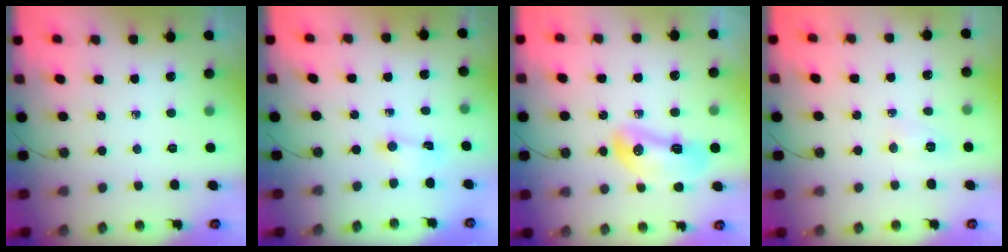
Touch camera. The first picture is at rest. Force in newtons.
{"total": 0.8, "press": 0.8, "slide": 0.2}
{"total": 11.4, "press": 11.1, "slide": 2.8}
{"total": 5.9, "press": 5.8, "slide": 0.8}